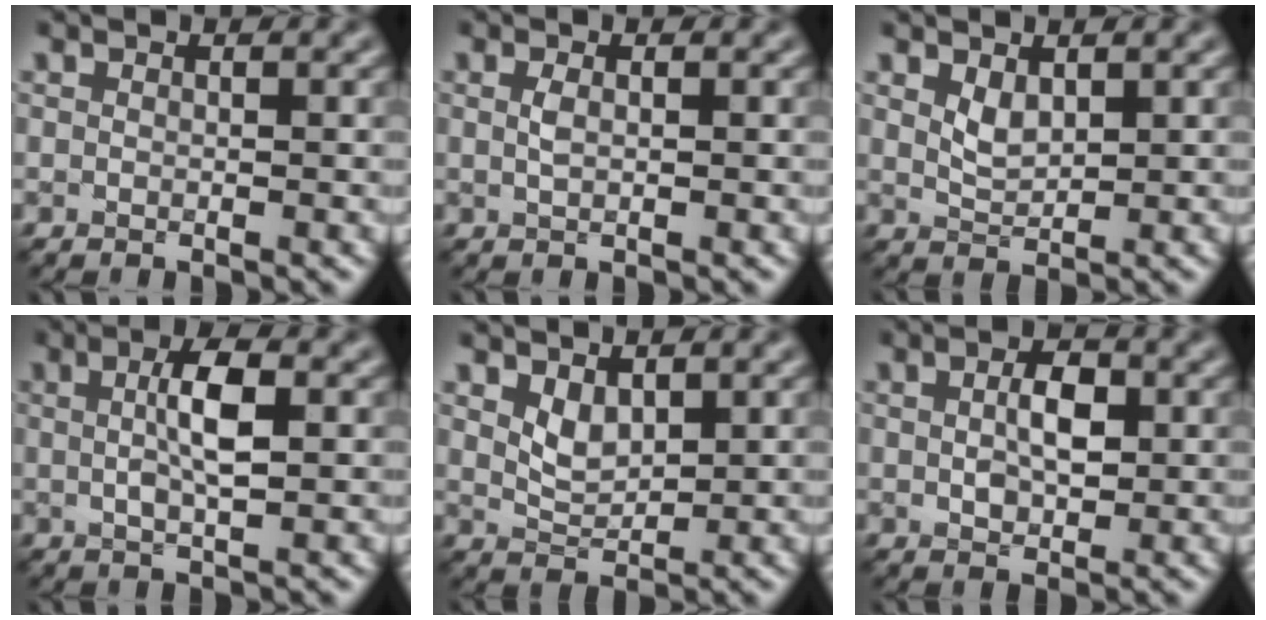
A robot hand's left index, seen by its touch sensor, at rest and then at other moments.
{"total": 0.8, "force": [0.2, 0.3, 0.7], "torque": [-0.018, 0.002, 0.004]}
{"total": 1.7, "force": [0.9, 0.9, 1.1], "torque": [-0.023, -0.003, 0.024]}
{"total": 4.0, "force": [0.6, 1.1, 3.8], "torque": [-0.072, 0.005, 0.008]}
{"total": 2.0, "force": [1.1, 1.1, 1.2], "torque": [-0.027, -0.005, 0.029]}
{"total": 3.4, "force": [0.4, 1.9, 2.8], "torque": [-0.056, 0.003, 0.007]}